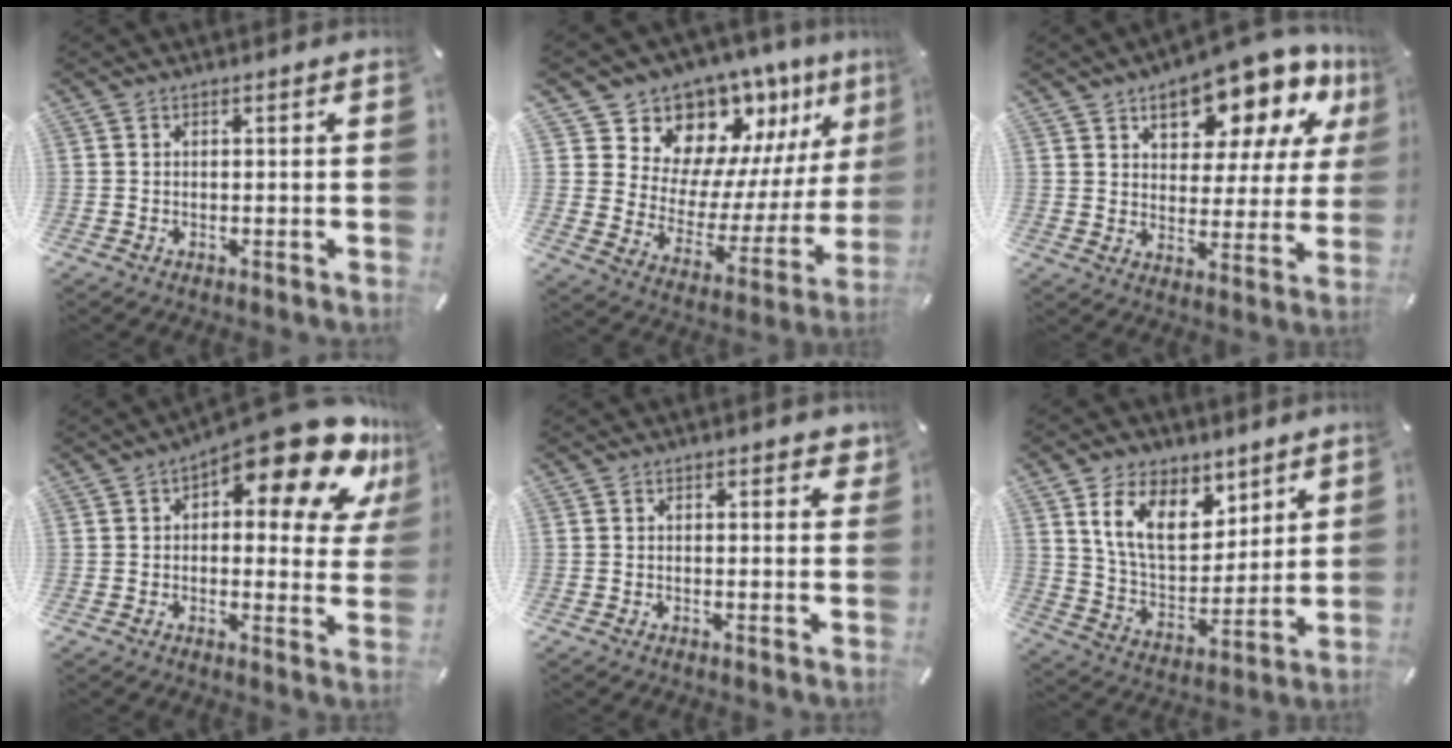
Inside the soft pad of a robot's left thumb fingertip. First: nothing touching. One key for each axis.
{"total": 13.5, "fx": 11.6, "fy": 6.8, "fz": 1.5, "tx": -0.023, "ty": -0.132, "tz": 0.200}
{"total": 16.2, "fx": 11.7, "fy": 7.3, "fz": 8.5, "tx": -0.115, "ty": -0.086, "tz": 0.193}
{"total": 19.1, "fx": 11.4, "fy": 6.6, "fz": 13.9, "tx": -0.188, "ty": -0.081, "tz": 0.184}
{"total": 1.9, "fx": 1.0, "fy": 1.0, "fz": 1.2, "tx": -0.004, "ty": -0.004, "tz": 0.012}
{"total": 15.1, "fx": 8.4, "fy": 9.5, "fz": 8.2, "tx": -0.151, "ty": -0.033, "tz": 0.158}